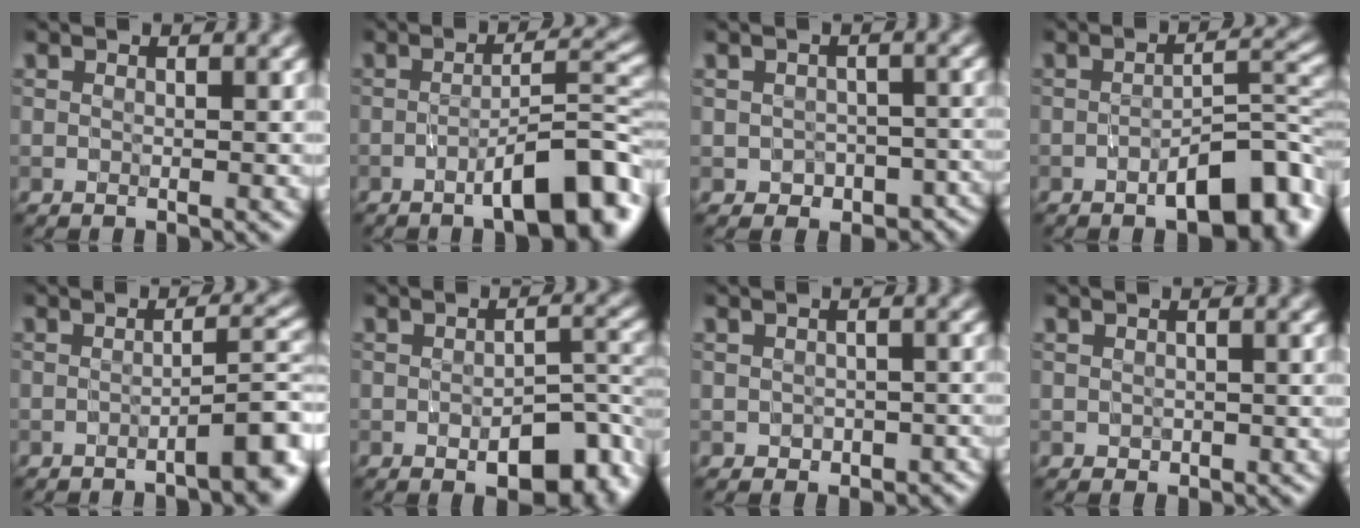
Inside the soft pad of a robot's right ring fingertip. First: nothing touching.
{"total": 7.6, "force": [-3.7, 1.8, 6.4], "torque": [-0.089, 0.014, -0.058]}
{"total": 4.3, "force": [-2.0, 3.1, 2.2], "torque": [-0.019, -0.019, -0.024]}
{"total": 6.9, "force": [-3.4, 2.5, 5.5], "torque": [-0.073, 0.015, -0.053]}
{"total": 4.9, "force": [-2.1, 1.1, 4.3], "torque": [-0.052, 0.013, -0.037]}
{"total": 6.3, "force": [-2.7, 2.9, 4.9], "torque": [-0.067, 0.000, -0.036]}
{"total": 2.5, "force": [-1.1, 1.9, 1.2], "torque": [-0.010, -0.009, -0.014]}
{"total": 0.9, "force": [-0.3, 0.7, 0.3], "torque": [-0.004, -0.006, -0.003]}